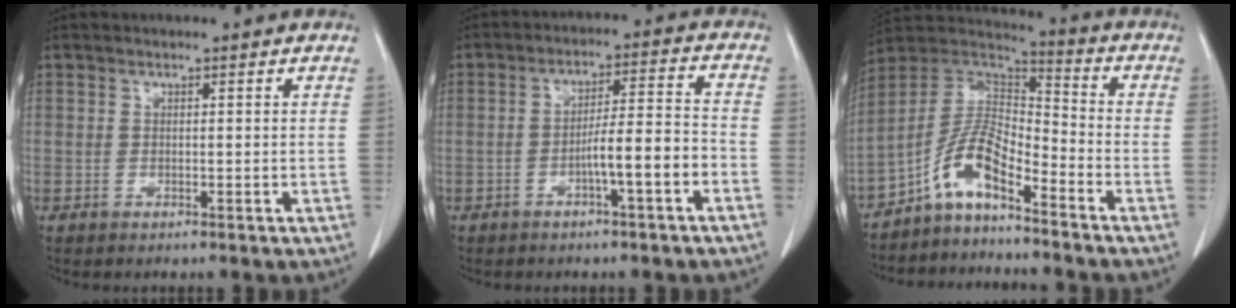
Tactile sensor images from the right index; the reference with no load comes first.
{"total": 7.3, "force": [-3.1, 0.2, 6.6], "torque": [-0.110, 0.019, -0.048]}
{"total": 9.0, "force": [-5.8, 2.3, 6.4], "torque": [-0.137, 0.024, -0.114]}